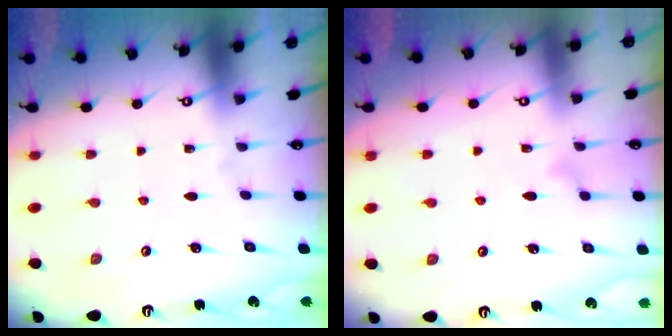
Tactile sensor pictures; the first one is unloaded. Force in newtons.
{"total": 6.4, "press": 6.4, "slide": 0.4}